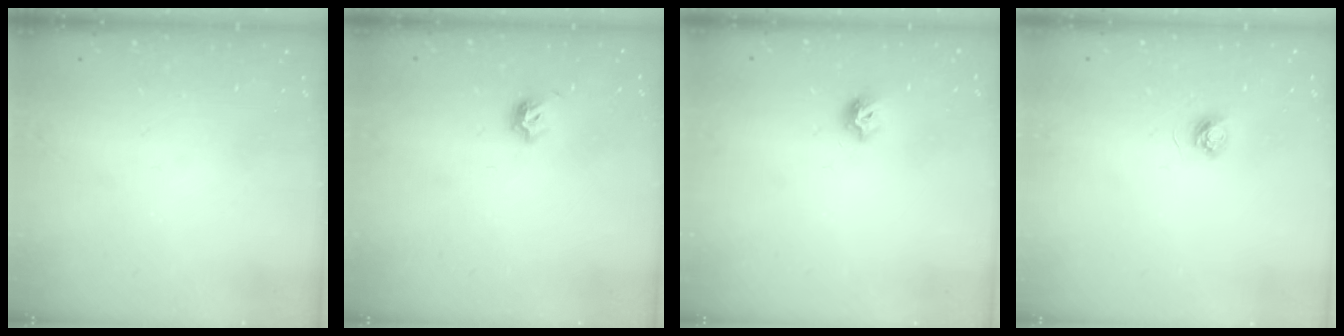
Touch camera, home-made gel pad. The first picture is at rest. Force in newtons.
{"total": 4.3, "press": 4.2, "slide": 1.2}
{"total": 6.7, "press": 6.6, "slide": 1.1}
{"total": 3.6, "press": 3.6, "slide": 0.4}